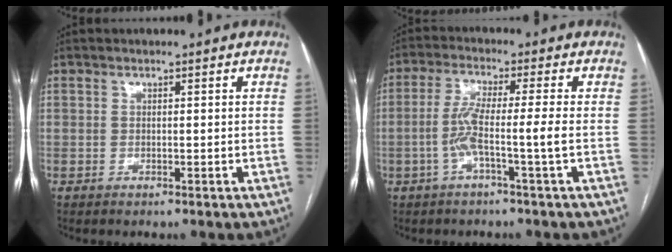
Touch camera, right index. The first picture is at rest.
{"total": 6.0, "force": [-1.6, -0.8, 5.7], "torque": [-0.116, 0.009, -0.032]}